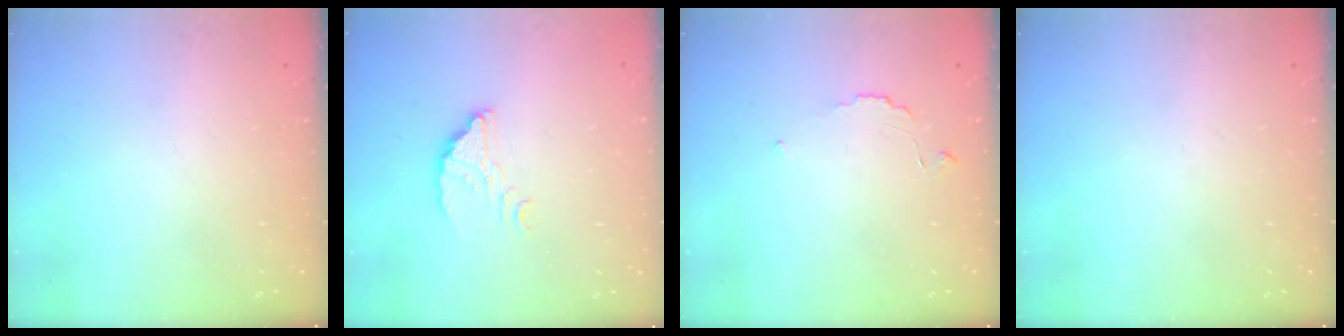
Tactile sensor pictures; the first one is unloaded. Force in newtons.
{"total": 3.6, "press": 3.6, "slide": 0.2}
{"total": 4.9, "press": 4.9, "slide": 0.5}
{"total": 0.0}